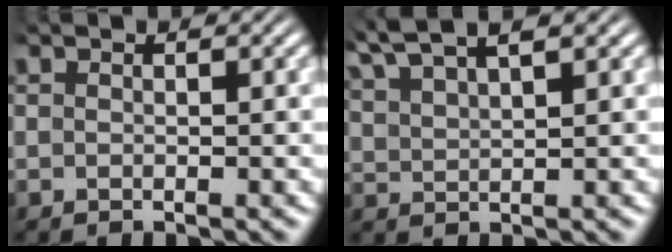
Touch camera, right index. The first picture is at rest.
{"total": 4.7, "force": [3.5, 2.1, 2.4], "torque": [-0.061, 0.007, 0.059]}